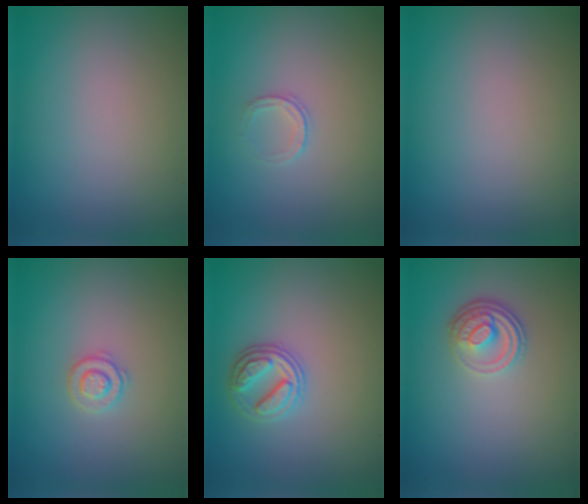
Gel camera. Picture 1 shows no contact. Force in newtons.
{"total": 1.0, "press": 0.7, "slide": 0.7}
{"total": 0.0}
{"total": 2.0, "press": 1.9, "slide": 0.4}
{"total": 2.6, "press": 2.6, "slide": 0.5}
{"total": 3.5, "press": 2.6, "slide": 2.3}